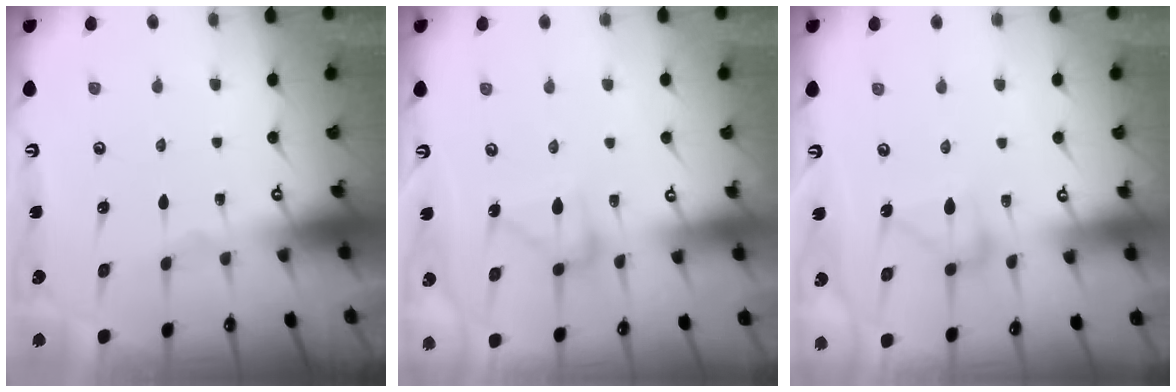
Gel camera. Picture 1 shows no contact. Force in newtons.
{"total": 12.0, "press": 11.9, "slide": 0.6}
{"total": 11.1, "press": 11.1, "slide": 0.6}